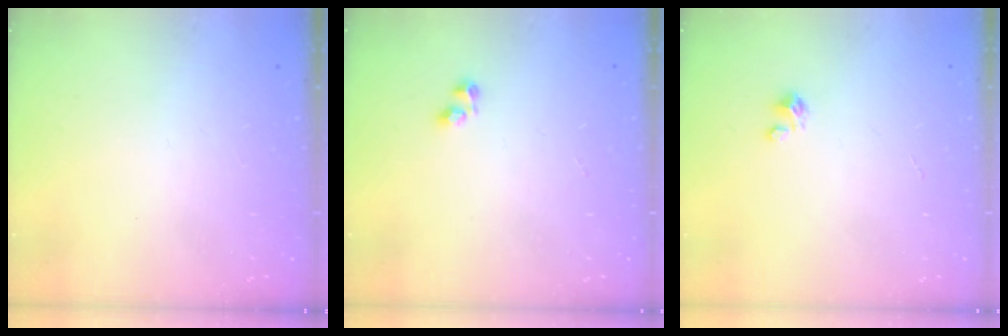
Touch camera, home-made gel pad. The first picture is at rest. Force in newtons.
{"total": 2.4, "press": 2.1, "slide": 1.1}
{"total": 1.8, "press": 1.8, "slide": 0.2}